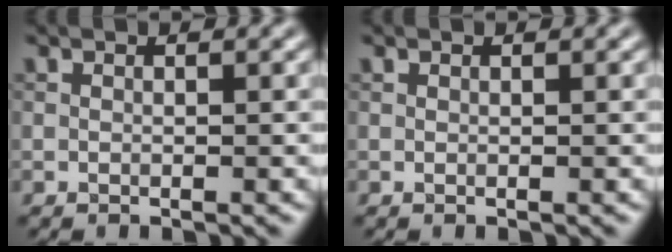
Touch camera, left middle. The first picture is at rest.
{"total": 0.0}